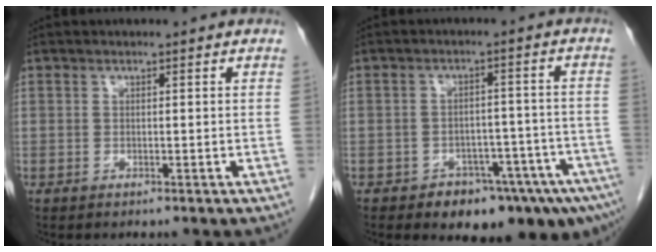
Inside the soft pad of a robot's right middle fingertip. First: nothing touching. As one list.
[{"total": 11.0, "force": [-7.7, 4.6, 6.4], "torque": [-0.050, 0.025, -0.105]}]